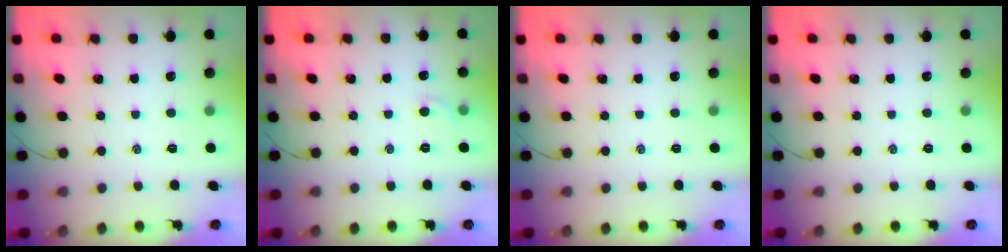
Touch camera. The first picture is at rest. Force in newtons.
{"total": 3.1, "press": 2.9, "slide": 1.0}
{"total": 0.0}
{"total": 0.0}